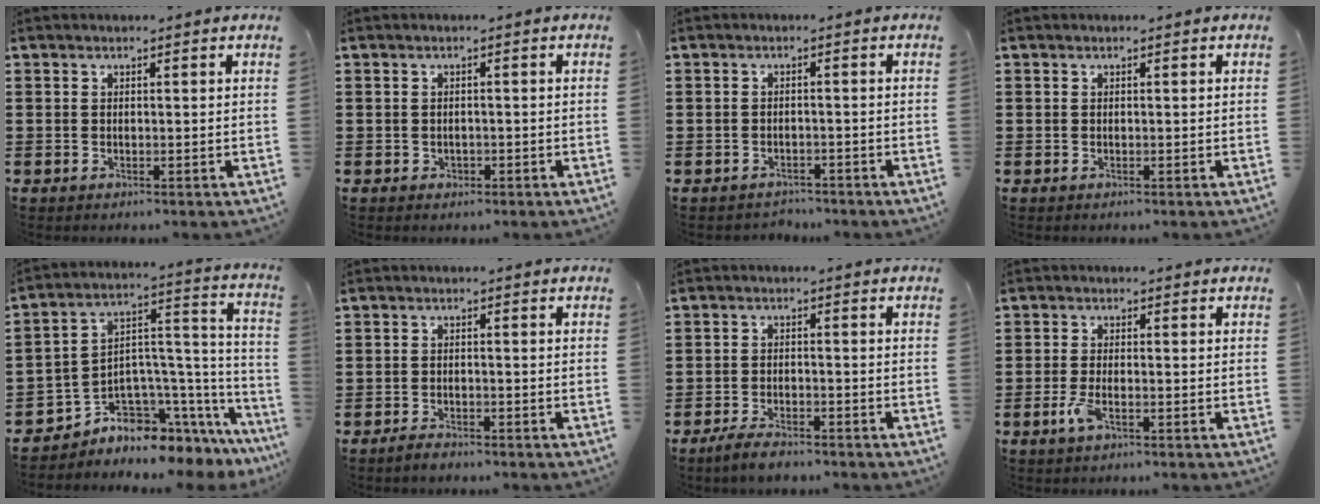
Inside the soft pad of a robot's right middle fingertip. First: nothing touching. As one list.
[{"total": 0.7, "force": [-0.2, 0.6, 0.2], "torque": [-0.008, 0.000, -0.004]}, {"total": 1.0, "force": [-0.9, 0.4, -0.2], "torque": [0.001, 0.003, -0.020]}, {"total": 0.0}, {"total": 4.5, "force": [-3.8, 2.4, 0.5], "torque": [-0.019, -0.023, -0.073]}, {"total": 1.6, "force": [-1.4, 0.3, 0.4], "torque": [-0.013, -0.002, -0.028]}, {"total": 3.1, "force": [-2.8, 0.6, 1.3], "torque": [-0.038, 0.000, -0.060]}, {"total": 2.9, "force": [-1.3, 0.8, 2.5], "torque": [-0.063, -0.007, -0.029]}]